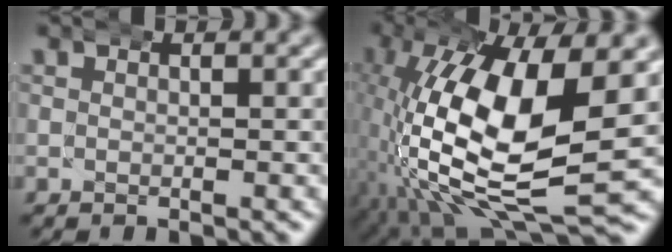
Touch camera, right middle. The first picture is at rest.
{"total": 15.7, "force": [-0.7, 7.7, 13.7], "torque": [-0.278, -0.040, 0.018]}